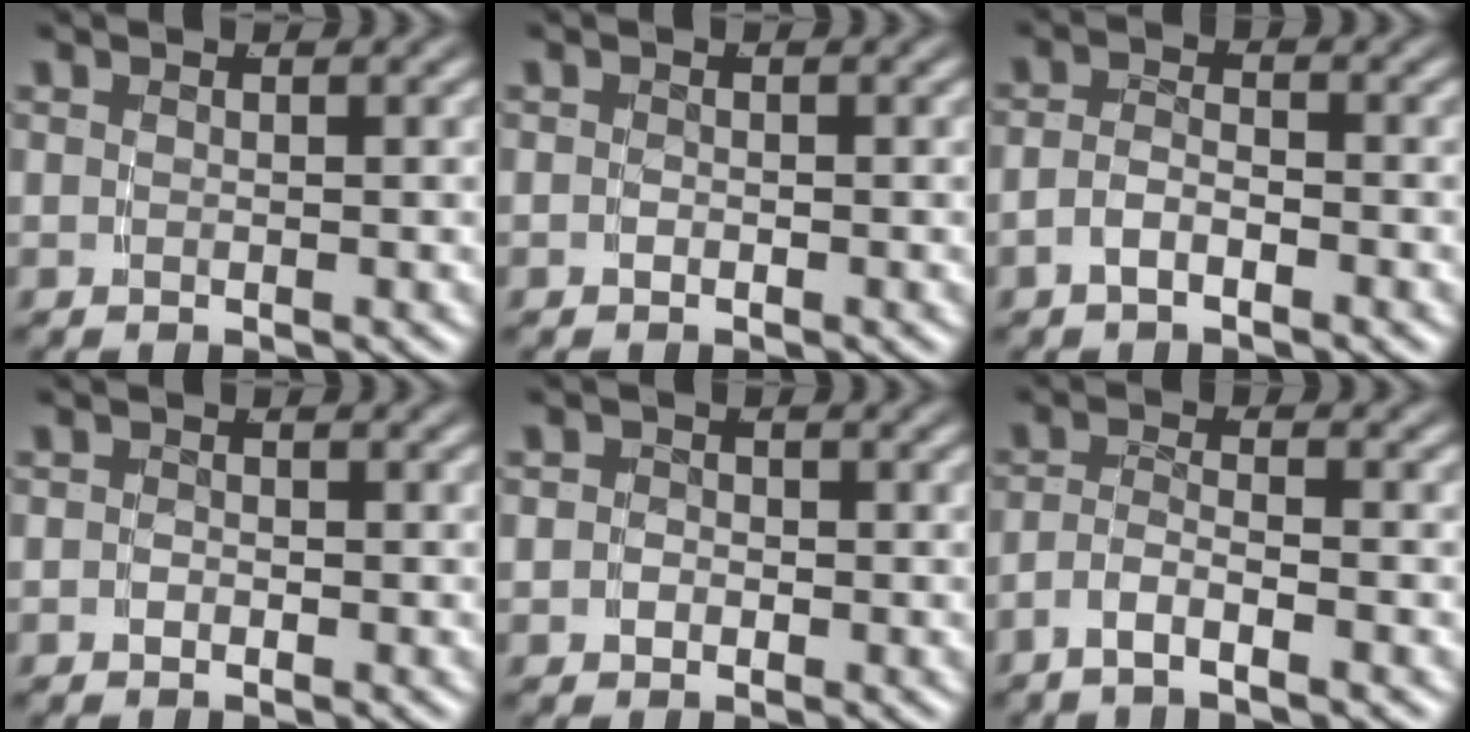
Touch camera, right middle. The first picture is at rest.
{"total": 0.6, "force": [-0.5, 0.0, 0.1], "torque": [-0.005, -0.003, -0.008]}
{"total": 2.2, "force": [-1.4, 0.9, 1.4], "torque": [-0.031, -0.006, -0.024]}
{"total": 0.7, "force": [-0.6, 0.3, 0.1], "torque": [-0.006, -0.005, -0.010]}
{"total": 1.6, "force": [-0.6, 1.4, 0.4], "torque": [-0.013, -0.009, -0.009]}
{"total": 2.7, "force": [-1.9, 0.5, 1.9], "torque": [-0.042, -0.009, -0.031]}